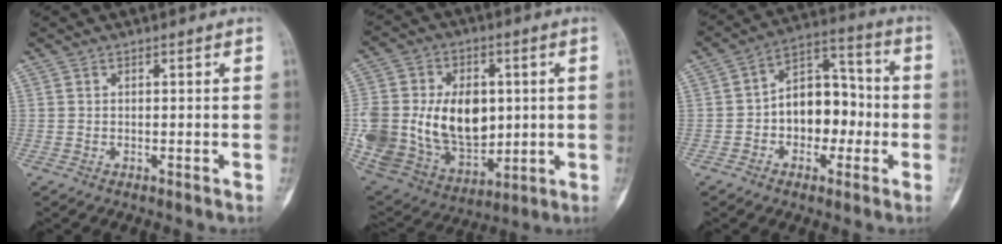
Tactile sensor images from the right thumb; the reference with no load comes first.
{"total": 26.8, "force": [1.3, 19.0, 18.8], "torque": [-0.367, 0.000, 0.053]}
{"total": 12.4, "force": [-1.8, 8.5, 8.8], "torque": [-0.091, 0.046, -0.038]}